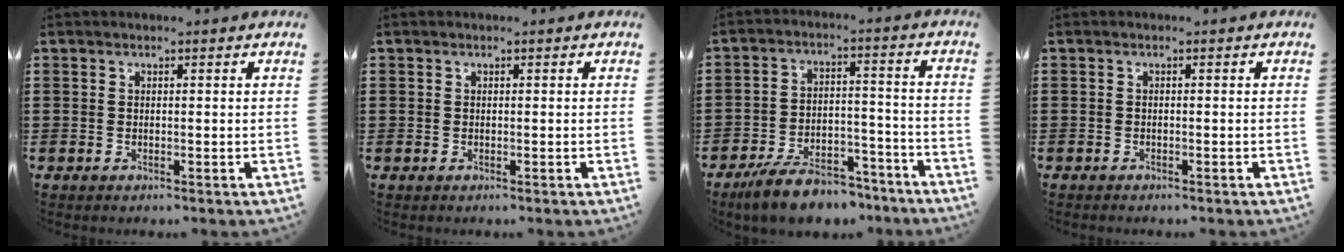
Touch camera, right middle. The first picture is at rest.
{"total": 0.0}
{"total": 8.2, "force": [-7.4, 2.2, 3.0], "torque": [-0.050, 0.023, -0.138]}
{"total": 0.6, "force": [-0.6, 0.1, 0.1], "torque": [-0.005, -0.004, -0.010]}